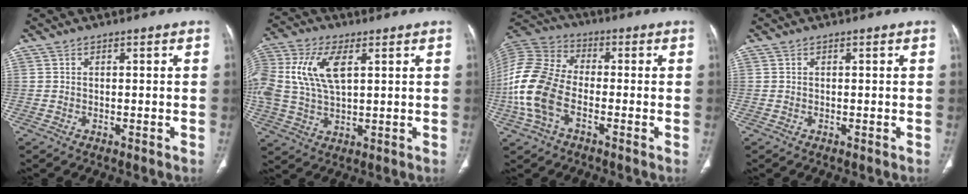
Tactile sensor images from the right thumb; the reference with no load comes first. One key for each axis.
{"total": 14.4, "fx": 3.8, "fy": 7.5, "fz": 11.7, "tx": -0.266, "ty": 0.006, "tz": 0.071}
{"total": 15.4, "fx": -4.0, "fy": 9.1, "fz": 11.7, "tx": -0.261, "ty": 0.023, "tz": -0.085}
{"total": 0.0}